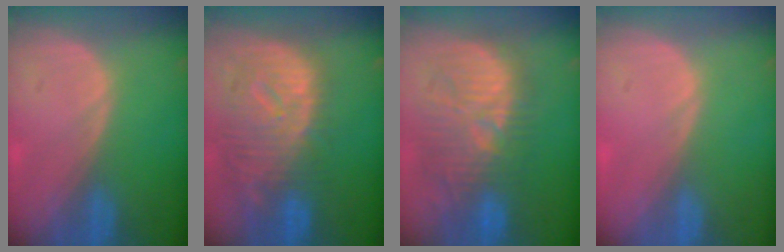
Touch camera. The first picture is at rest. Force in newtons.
{"total": 12.3, "press": 10.6, "slide": 6.1}
{"total": 11.4, "press": 11.2, "slide": 2.4}
{"total": 0.5, "press": 0.0, "slide": 0.5}